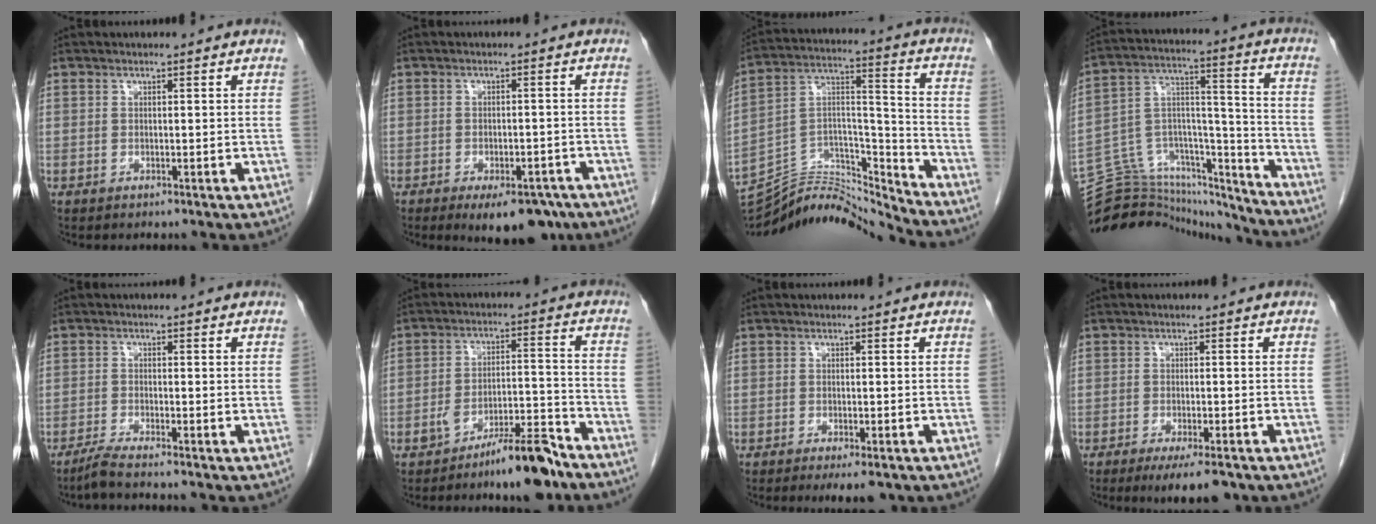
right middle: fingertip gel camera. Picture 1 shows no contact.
{"total": 8.7, "force": [-6.1, 3.7, 5.0], "torque": [-0.057, -0.001, -0.083]}
{"total": 16.3, "force": [-16.1, 0.2, 1.9], "torque": [-0.027, 0.049, -0.281]}
{"total": 22.8, "force": [-21.5, 5.6, 5.2], "torque": [-0.118, 0.050, -0.337]}
{"total": 2.7, "force": [-2.4, -0.8, 1.1], "torque": [-0.030, -0.009, -0.050]}
{"total": 9.3, "force": [-7.1, 1.6, 5.8], "torque": [-0.090, 0.012, -0.117]}
{"total": 4.0, "force": [-2.8, 0.9, 2.8], "torque": [-0.034, -0.008, -0.037]}
{"total": 6.2, "force": [-4.5, 1.2, 4.2], "torque": [-0.057, -0.013, -0.064]}